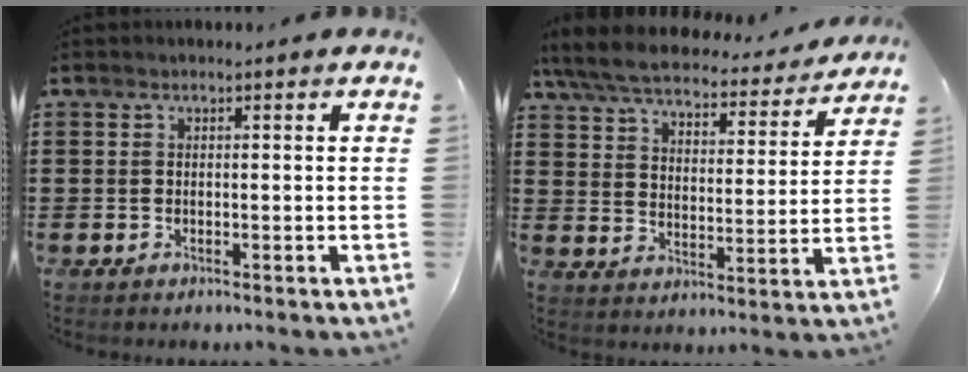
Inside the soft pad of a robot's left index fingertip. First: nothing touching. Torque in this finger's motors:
{"motor_torque": [2.14, 0.00, 0.87, 0.21]}